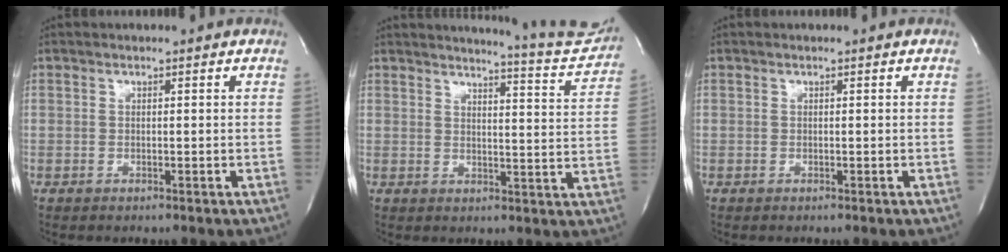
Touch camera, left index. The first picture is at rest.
{"total": 11.6, "force": [11.4, -0.7, 1.8], "torque": [-0.025, -0.069, 0.124]}
{"total": 0.0}